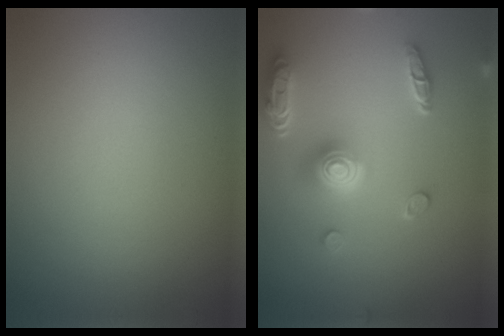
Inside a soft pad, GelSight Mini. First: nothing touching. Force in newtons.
{"total": 5.0, "press": 4.1, "slide": 2.8}